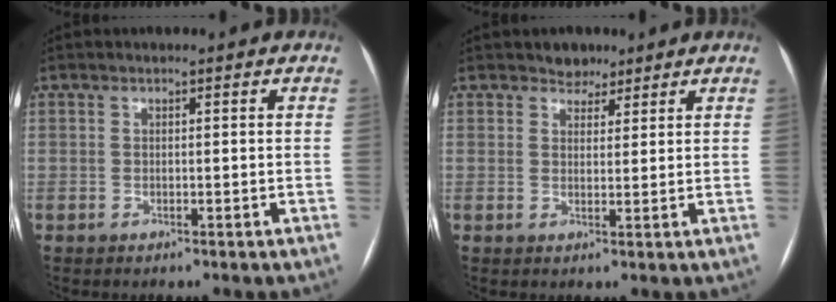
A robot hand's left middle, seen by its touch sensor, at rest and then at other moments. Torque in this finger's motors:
{"motor_torque": [0.00, 0.00, 0.00, 0.00]}